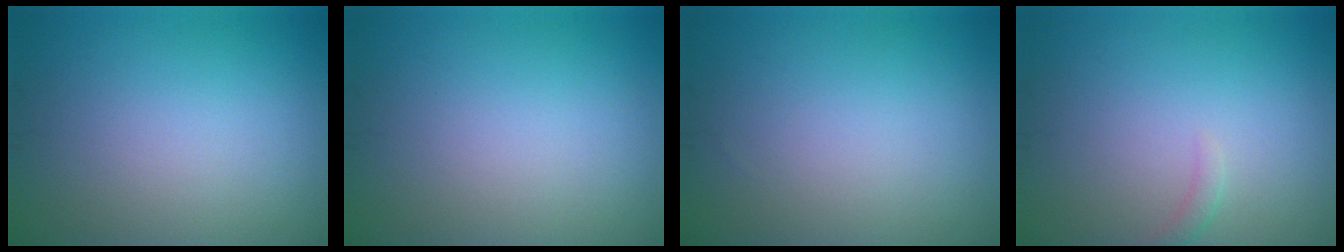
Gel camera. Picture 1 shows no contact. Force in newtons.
{"total": 0.0}
{"total": 0.0}
{"total": 0.9, "press": 0.8, "slide": 0.1}